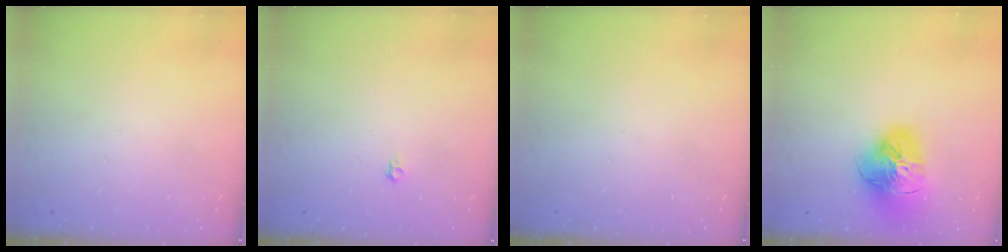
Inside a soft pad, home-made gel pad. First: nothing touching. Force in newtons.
{"total": 3.5, "press": 3.4, "slide": 0.6}
{"total": 0.0}
{"total": 19.0, "press": 18.8, "slide": 2.2}